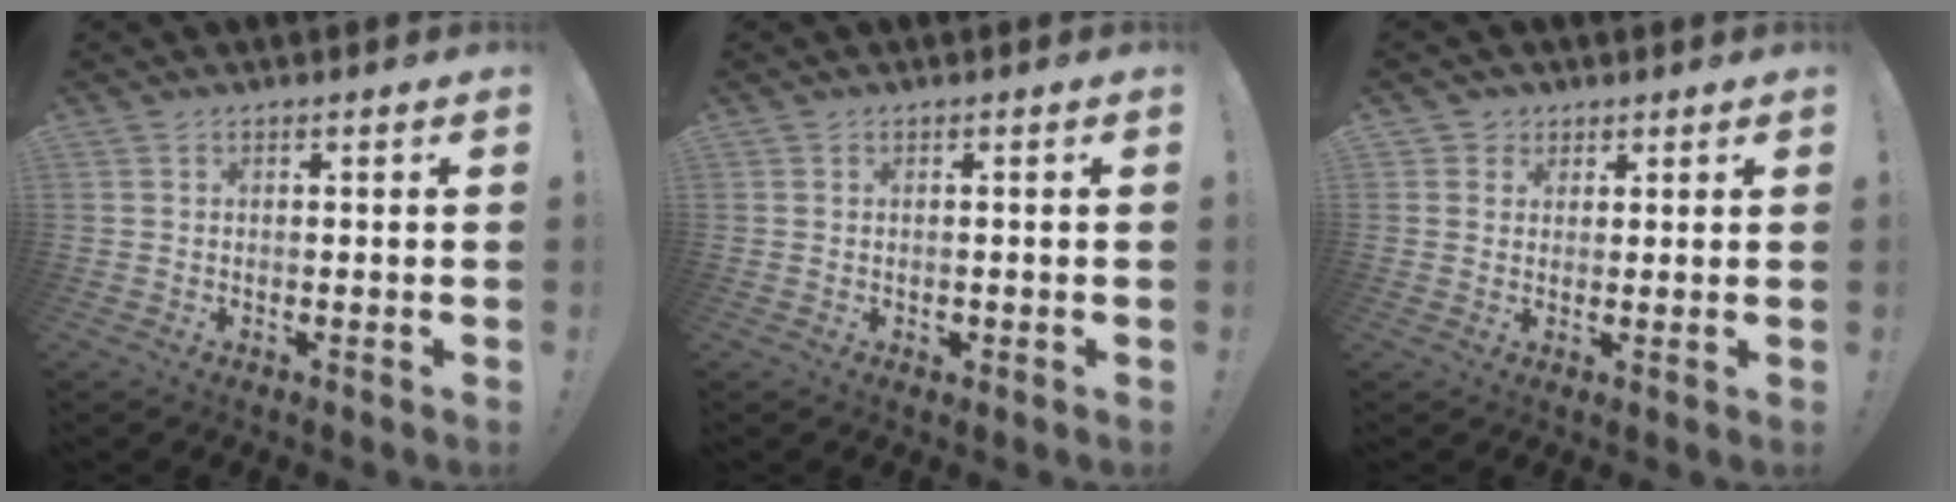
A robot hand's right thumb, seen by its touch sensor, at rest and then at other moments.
{"total": 0.9, "force": [-0.2, 0.9, 0.1], "torque": [-0.001, 0.002, -0.004]}
{"total": 3.2, "force": [1.5, 2.8, 0.4], "torque": [-0.008, -0.002, 0.028]}